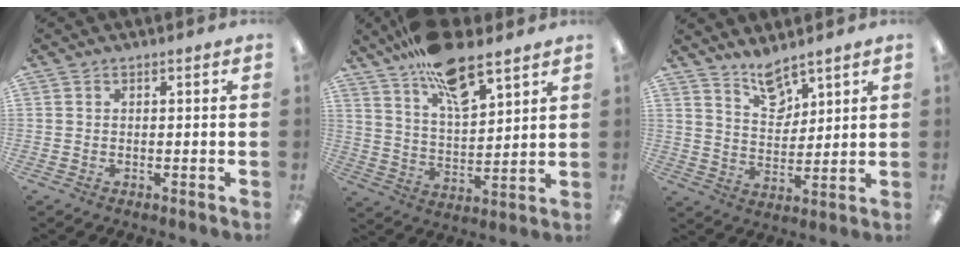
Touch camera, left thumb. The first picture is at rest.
{"total": 15.1, "force": [11.0, 5.4, 8.8], "torque": [-0.149, -0.057, 0.191]}
{"total": 7.8, "force": [6.5, 3.4, 2.5], "torque": [-0.038, -0.041, 0.118]}